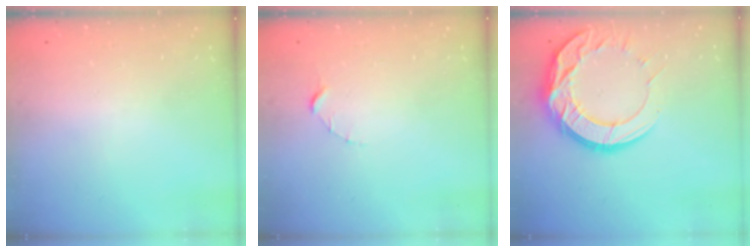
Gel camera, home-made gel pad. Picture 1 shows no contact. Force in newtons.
{"total": 1.5, "press": 1.5, "slide": 0.2}
{"total": 15.6, "press": 15.5, "slide": 1.1}